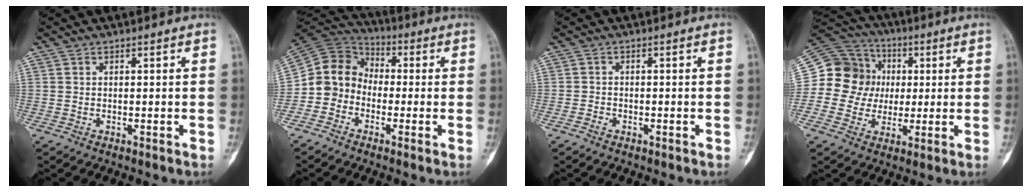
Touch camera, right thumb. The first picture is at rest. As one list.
[{"total": 9.9, "force": [-2.1, 8.7, 4.1], "torque": [-0.062, 0.054, -0.057]}, {"total": 1.1, "force": [-0.8, 0.6, 0.3], "torque": [-0.007, 0.003, -0.017]}, {"total": 15.9, "force": [0.9, 15.0, 5.4], "torque": [-0.071, 0.041, 0.016]}]